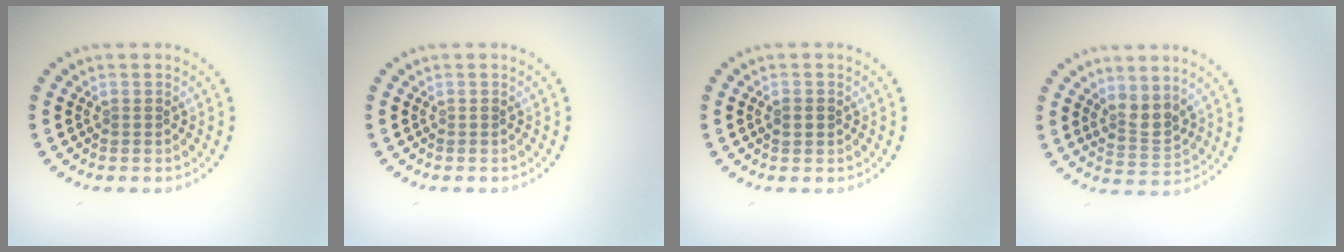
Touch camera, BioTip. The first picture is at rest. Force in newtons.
{"total": 0.0}
{"total": 1.4, "press": 1.4, "slide": 0.2}
{"total": 2.5, "press": 2.1, "slide": 1.3}